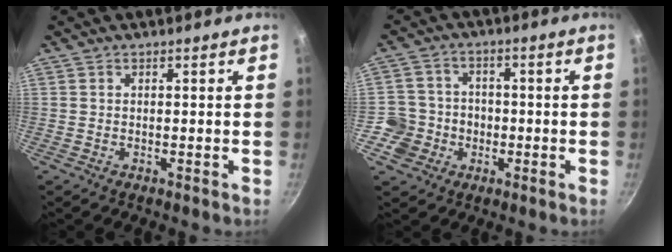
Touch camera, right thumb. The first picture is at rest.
{"total": 7.7, "force": [-2.4, 7.2, 1.1], "torque": [0.020, 0.021, -0.044]}